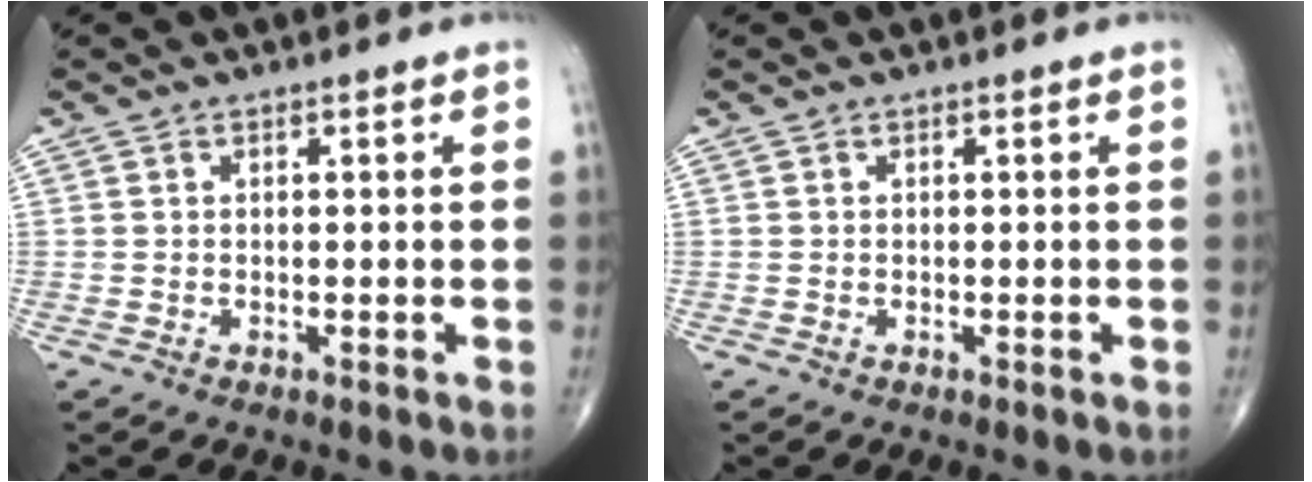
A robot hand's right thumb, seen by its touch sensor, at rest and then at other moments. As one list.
[{"total": 0.0}]